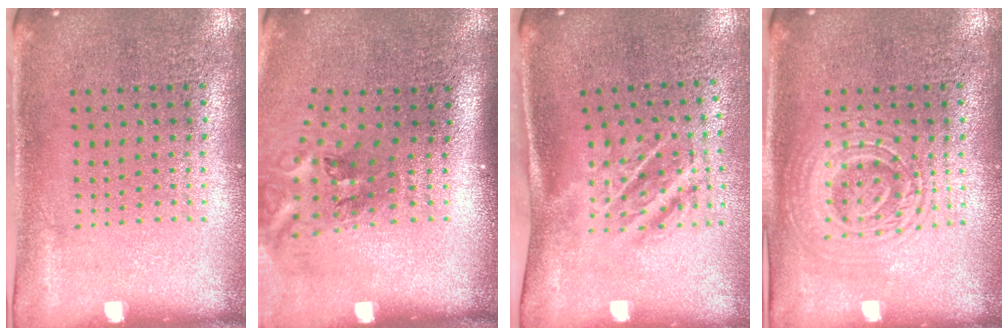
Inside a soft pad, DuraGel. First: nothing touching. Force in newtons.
{"total": 2.1, "press": 1.3, "slide": 1.6}
{"total": 1.8, "press": 1.2, "slide": 1.3}
{"total": 2.1, "press": 2.1, "slide": 0.4}